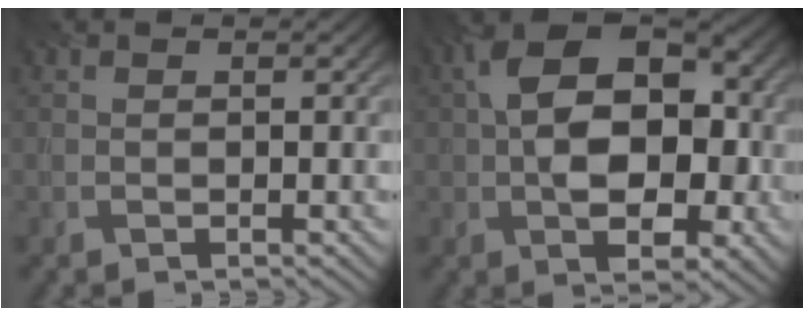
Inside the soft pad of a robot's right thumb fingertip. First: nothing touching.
{"total": 12.0, "force": [0.1, 7.6, 9.3], "torque": [-0.148, 0.002, 0.003]}